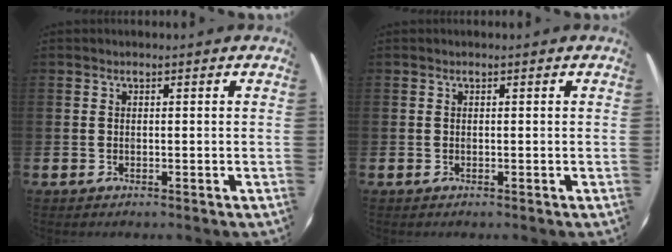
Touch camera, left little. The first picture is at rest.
{"total": 0.0}